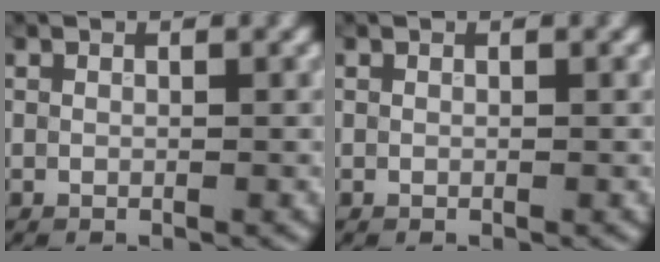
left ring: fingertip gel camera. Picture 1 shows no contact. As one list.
[{"total": 0.0}]